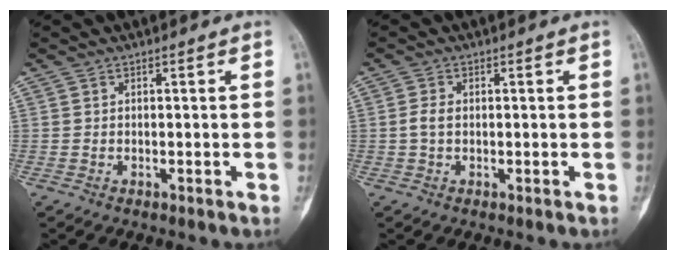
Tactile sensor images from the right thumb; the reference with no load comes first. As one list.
[{"total": 2.0, "force": [-0.1, 1.2, 1.6], "torque": [-0.034, 0.004, -0.006]}]